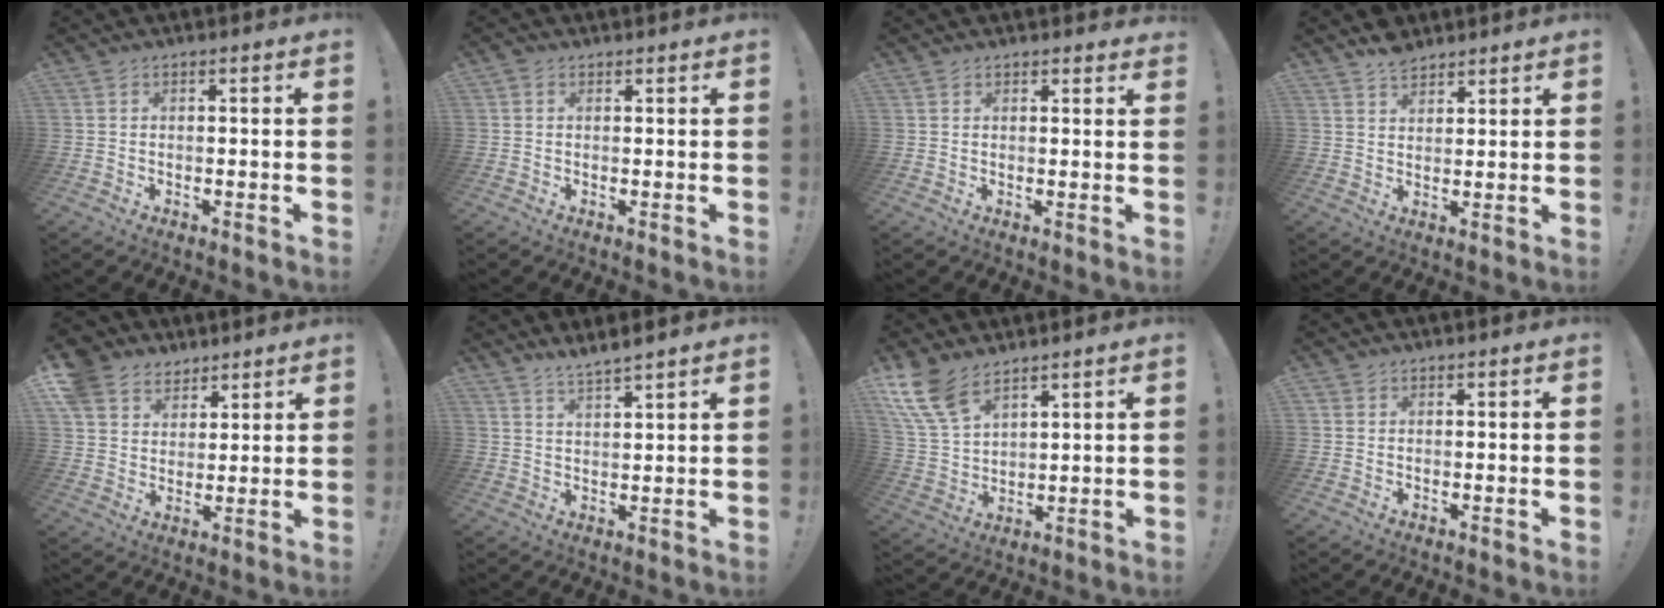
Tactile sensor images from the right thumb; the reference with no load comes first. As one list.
[{"total": 0.7, "force": [0.4, 0.5, 0.0], "torque": [0.005, -0.002, 0.006]}, {"total": 1.5, "force": [1.0, 1.1, 0.3], "torque": [0.009, -0.005, 0.017]}, {"total": 4.8, "force": [4.0, 2.4, 1.1], "torque": [-0.017, -0.022, 0.075]}, {"total": 9.3, "force": [6.2, 6.7, 1.6], "torque": [-0.033, -0.044, 0.126]}, {"total": 4.4, "force": [4.2, -0.1, 1.5], "torque": [-0.022, -0.030, 0.072]}, {"total": 11.7, "force": [8.1, 5.8, 6.2], "torque": [-0.136, -0.037, 0.160]}, {"total": 0.7, "force": [0.4, 0.6, 0.0], "torque": [-0.001, 0.001, 0.007]}]